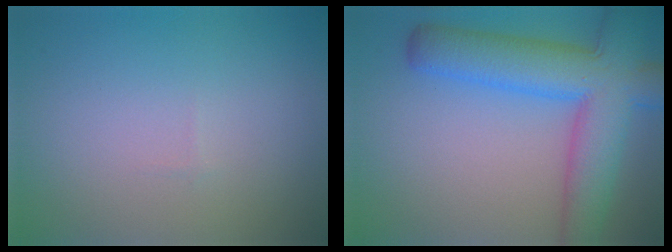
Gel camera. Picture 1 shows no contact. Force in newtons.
{"total": 11.2, "press": 11.2, "slide": 0.4}